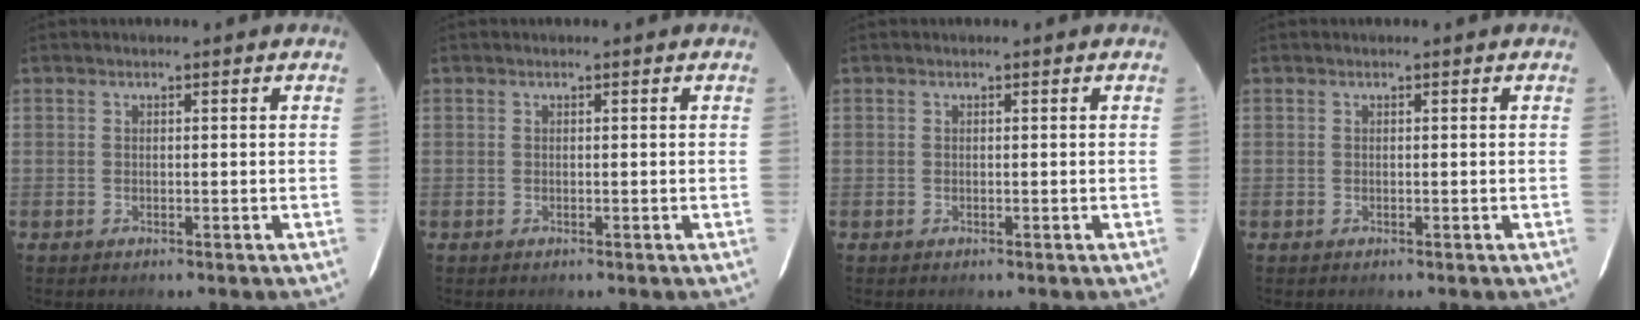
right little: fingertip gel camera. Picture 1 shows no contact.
{"total": 0.0}
{"total": 0.0}
{"total": 0.0}